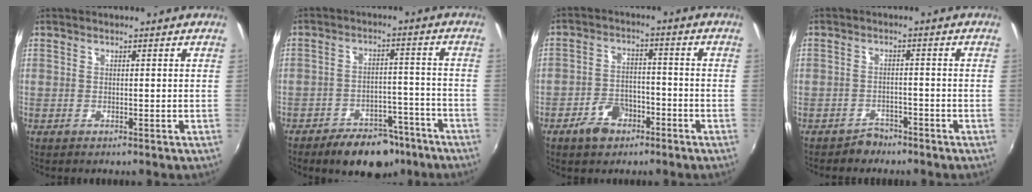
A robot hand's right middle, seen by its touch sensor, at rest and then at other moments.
{"total": 12.1, "force": [-9.1, 6.1, 5.3], "torque": [-0.102, 0.014, -0.117]}
{"total": 6.7, "force": [-4.4, 4.1, 3.1], "torque": [-0.071, 0.011, -0.069]}
{"total": 3.1, "force": [-2.6, 1.6, 0.0], "torque": [-0.007, 0.007, -0.041]}